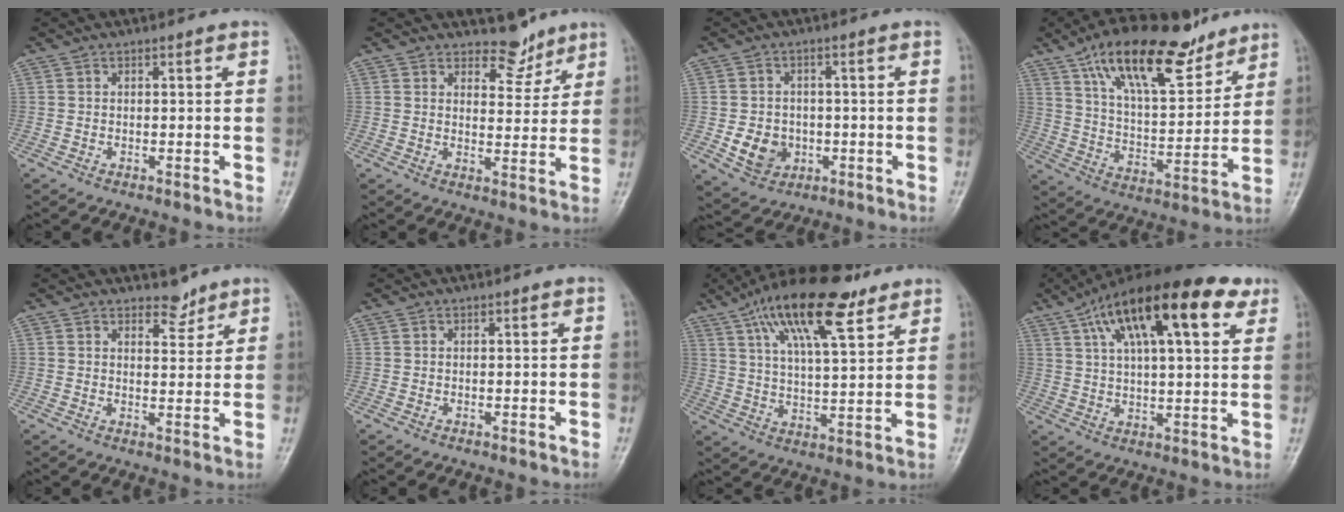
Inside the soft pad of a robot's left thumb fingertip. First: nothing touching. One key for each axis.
{"total": 5.0, "fx": 4.2, "fy": 2.5, "fz": 0.9, "tx": 0.017, "ty": -0.034, "tz": 0.067}
{"total": 6.8, "fx": -1.4, "fy": 5.8, "fz": 3.2, "tx": -0.031, "ty": 0.006, "tz": -0.017}
{"total": 19.8, "fx": 13.1, "fy": 7.6, "fz": 12.8, "tx": -0.181, "ty": -0.053, "tz": 0.230}
{"total": 3.3, "fx": 2.8, "fy": 1.6, "fz": 0.8, "tx": 0.006, "ty": -0.022, "tz": 0.043}
{"total": 0.0}
{"total": 18.4, "fx": 10.4, "fy": 6.4, "fz": 13.7, "tx": -0.217, "ty": -0.021, "tz": 0.178}
{"total": 21.5, "fx": 11.0, "fy": 7.7, "fz": 16.8, "tx": -0.258, "ty": -0.002, "tz": 0.173}